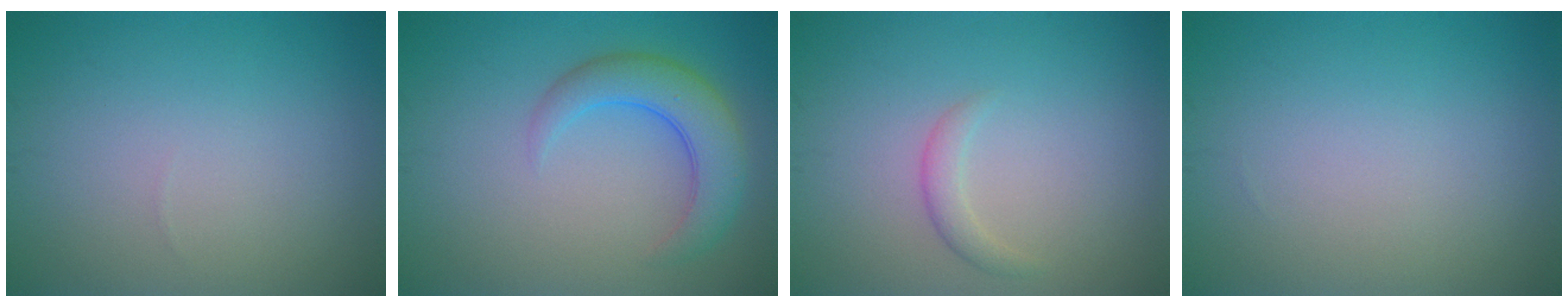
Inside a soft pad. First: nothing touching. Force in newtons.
{"total": 4.6, "press": 4.5, "slide": 0.2}
{"total": 1.3, "press": 1.3, "slide": 0.1}
{"total": 0.0}